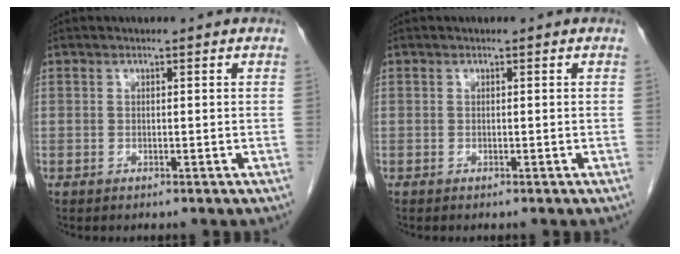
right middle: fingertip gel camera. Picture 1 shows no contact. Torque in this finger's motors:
{"motor_torque": [0.02, -0.01, -0.04, 0.01]}